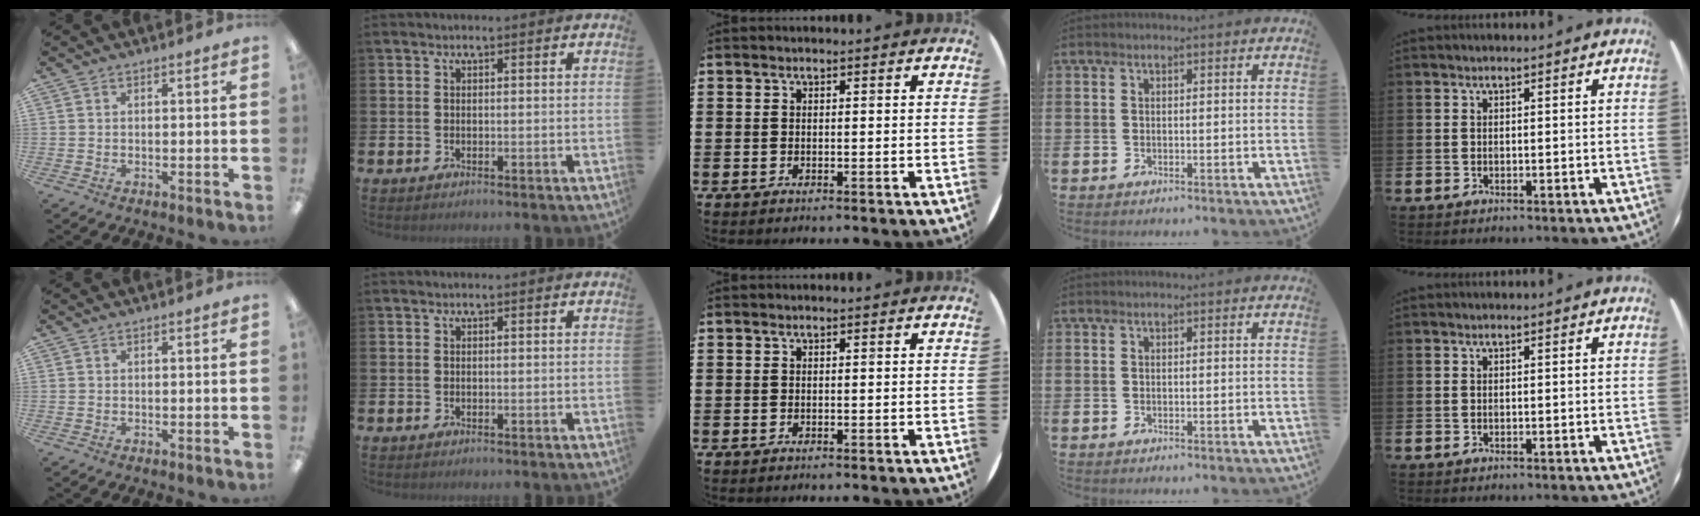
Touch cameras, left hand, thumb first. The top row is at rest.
{}